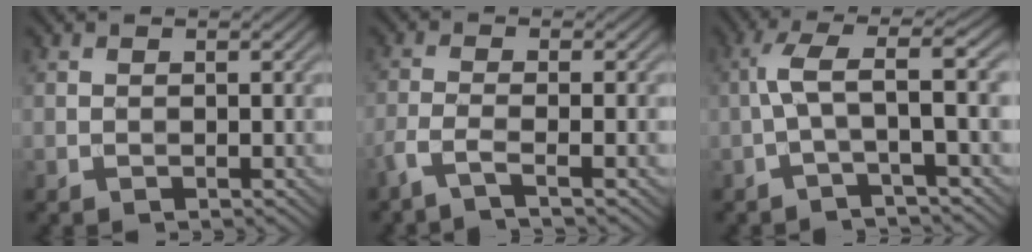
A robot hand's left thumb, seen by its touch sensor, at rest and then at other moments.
{"total": 3.9, "force": [-2.3, 0.7, 3.0], "torque": [-0.055, 0.000, -0.066]}
{"total": 5.4, "force": [-0.5, 0.5, 5.4], "torque": [-0.105, 0.026, -0.025]}